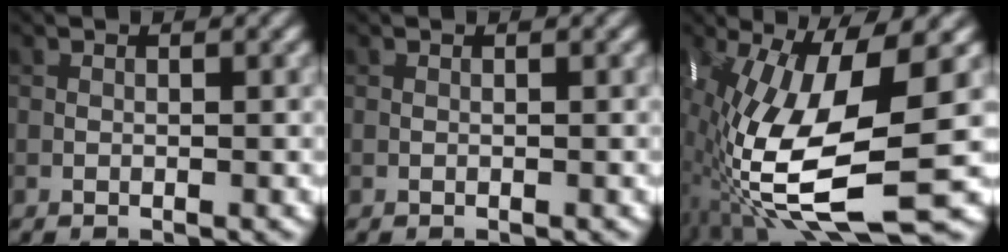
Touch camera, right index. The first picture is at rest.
{"total": 0.0}
{"total": 13.9, "force": [-2.7, 4.0, 13.1], "torque": [-0.259, -0.009, -0.046]}